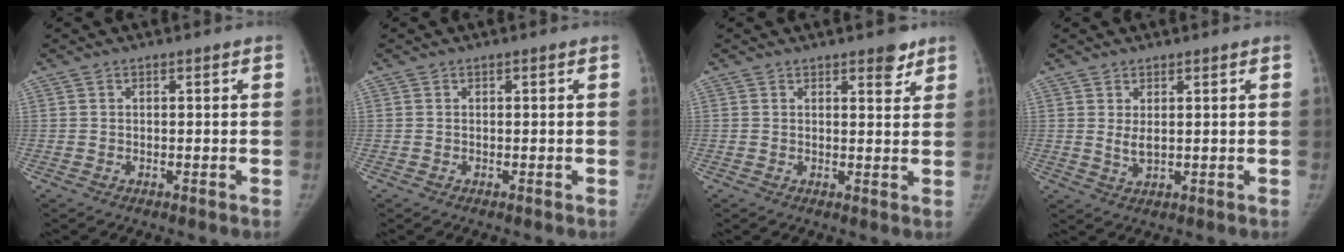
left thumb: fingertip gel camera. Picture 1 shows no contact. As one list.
[{"total": 0.0}, {"total": 3.5, "force": [2.5, 1.4, 2.0], "torque": [-0.010, -0.015, 0.032]}, {"total": 2.4, "force": [0.8, 1.1, 2.0], "torque": [-0.035, -0.012, 0.020]}]